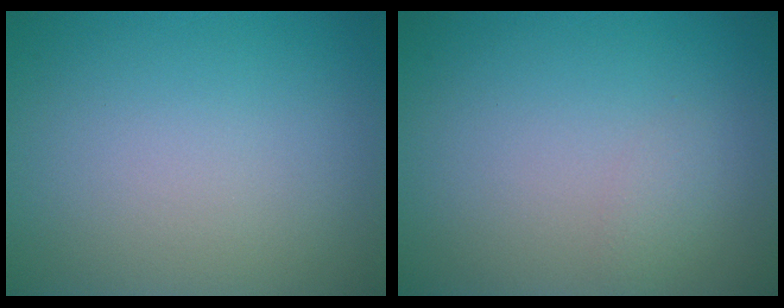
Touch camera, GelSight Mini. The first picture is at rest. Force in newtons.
{"total": 0.8, "press": 0.8, "slide": 0.0}